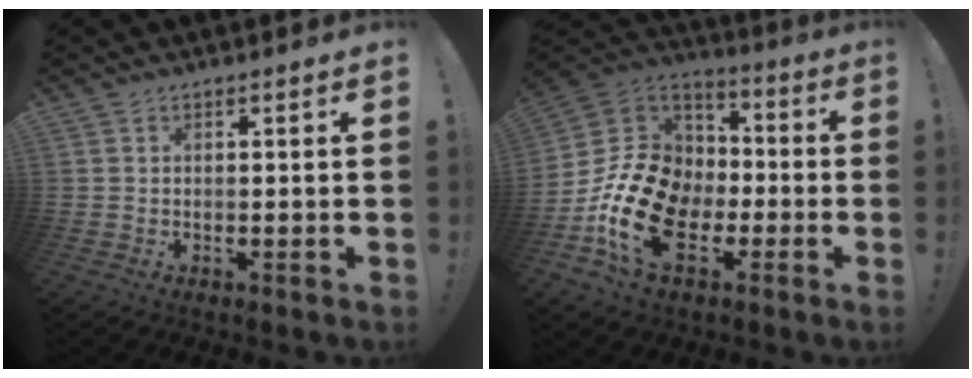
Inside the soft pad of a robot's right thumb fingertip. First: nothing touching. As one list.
[{"total": 21.0, "force": [-6.7, 14.8, 13.2], "torque": [-0.254, 0.041, -0.102]}]